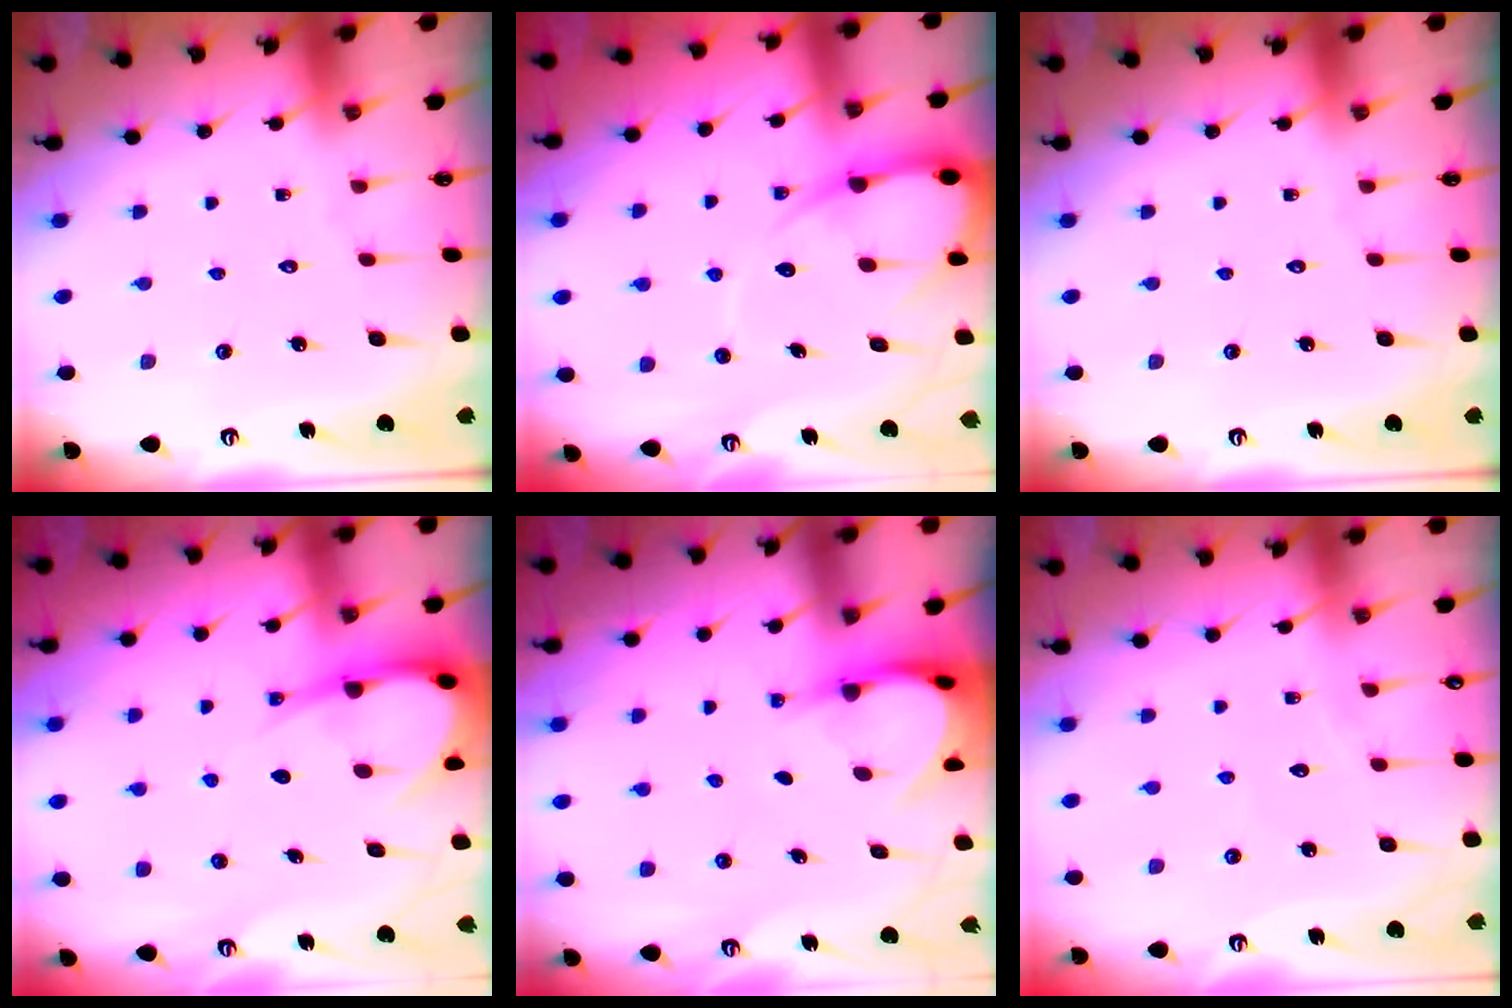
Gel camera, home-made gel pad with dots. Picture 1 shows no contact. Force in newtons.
{"total": 9.4, "press": 9.3, "slide": 1.0}
{"total": 0.0}
{"total": 8.0, "press": 8.0, "slide": 0.9}
{"total": 3.9, "press": 3.9, "slide": 0.4}
{"total": 3.0, "press": 3.0, "slide": 0.3}